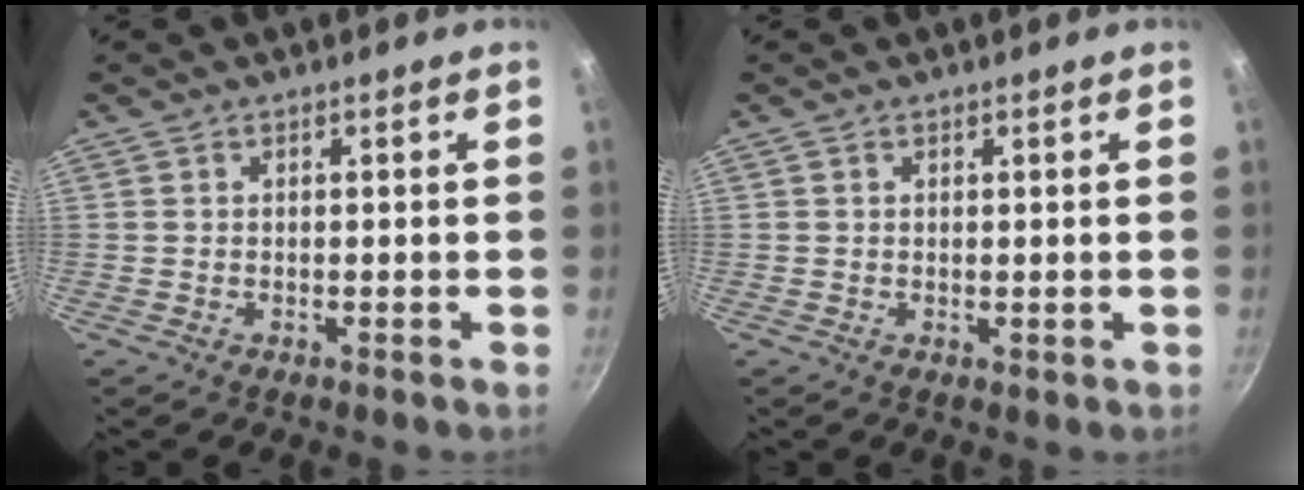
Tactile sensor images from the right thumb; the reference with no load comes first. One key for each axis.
{"total": 0.6, "fx": 0.4, "fy": 0.3, "fz": 0.4, "tx": -0.004, "ty": -0.004, "tz": 0.004}